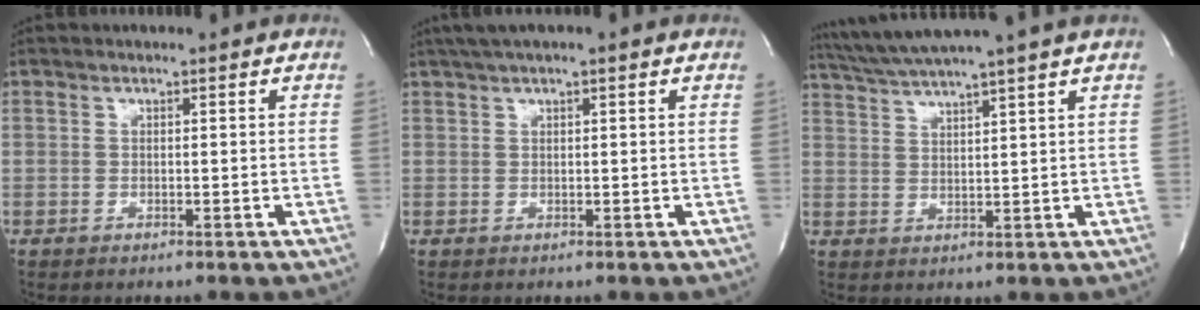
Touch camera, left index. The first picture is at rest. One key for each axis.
{"total": 3.9, "fx": 2.6, "fy": 0.1, "fz": 2.9, "tx": -0.053, "ty": 0.020, "tz": 0.044}
{"total": 8.9, "fx": 7.6, "fy": -2.2, "fz": 4.2, "tx": -0.074, "ty": 0.004, "tz": 0.122}